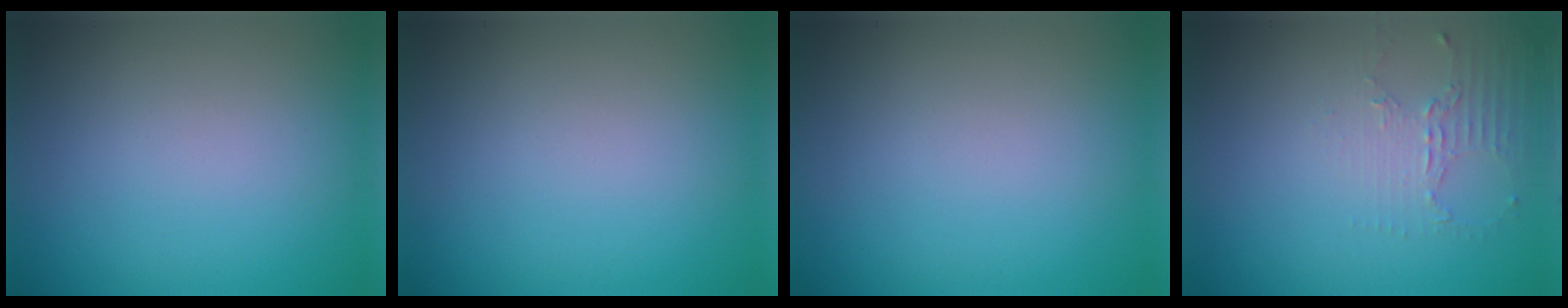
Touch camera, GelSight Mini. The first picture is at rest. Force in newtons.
{"total": 0.0}
{"total": 0.0}
{"total": 2.2, "press": 1.6, "slide": 1.5}